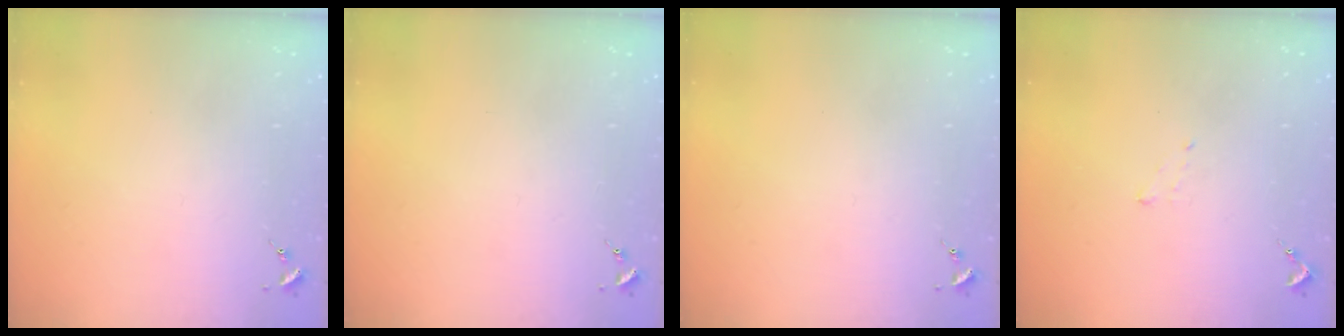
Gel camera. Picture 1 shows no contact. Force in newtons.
{"total": 0.0}
{"total": 0.0}
{"total": 3.8, "press": 3.8, "slide": 0.5}